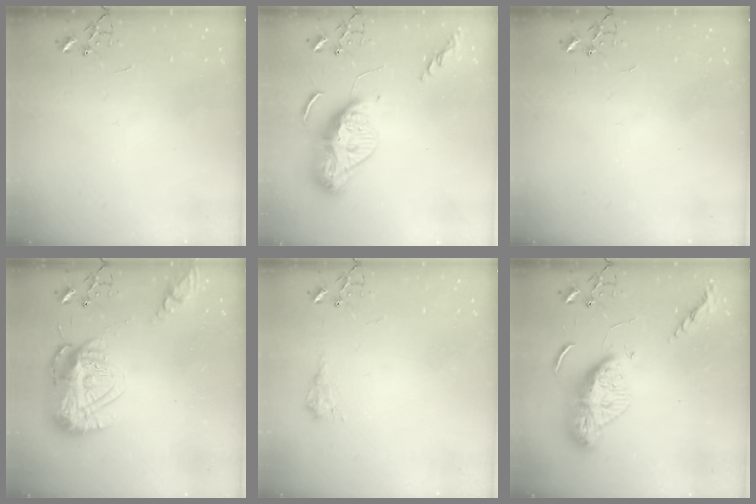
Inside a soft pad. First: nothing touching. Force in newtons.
{"total": 15.2, "press": 15.2, "slide": 1.3}
{"total": 0.0}
{"total": 18.0, "press": 17.9, "slide": 1.8}
{"total": 8.5, "press": 8.5, "slide": 0.8}
{"total": 15.4, "press": 15.3, "slide": 1.2}